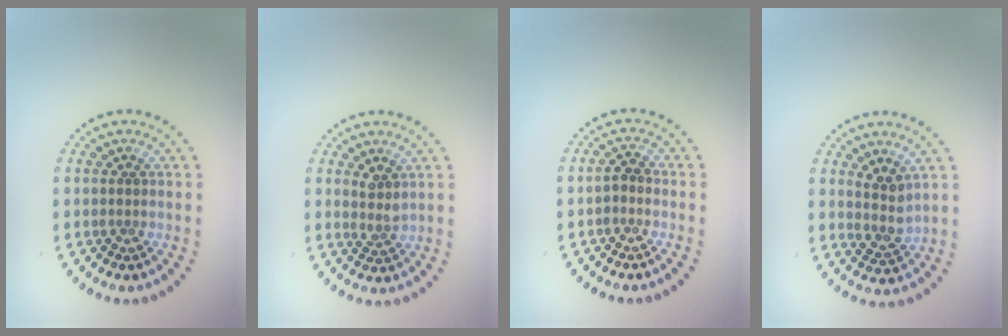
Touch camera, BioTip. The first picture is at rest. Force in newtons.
{"total": 1.8, "press": 1.3, "slide": 1.2}
{"total": 1.1, "press": 1.0, "slide": 0.4}
{"total": 2.3, "press": 1.9, "slide": 1.3}